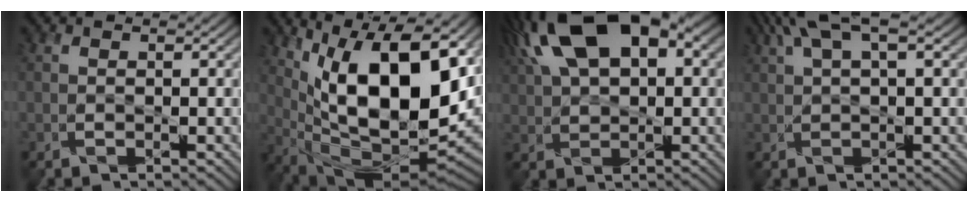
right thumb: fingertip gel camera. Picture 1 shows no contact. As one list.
[{"total": 18.1, "force": [5.3, 8.3, 15.3], "torque": [-0.241, 0.003, 0.101]}, {"total": 17.1, "force": [6.9, 8.8, 13.0], "torque": [-0.257, 0.041, 0.106]}, {"total": 5.6, "force": [2.7, 1.4, 4.7], "torque": [-0.098, 0.019, 0.053]}]